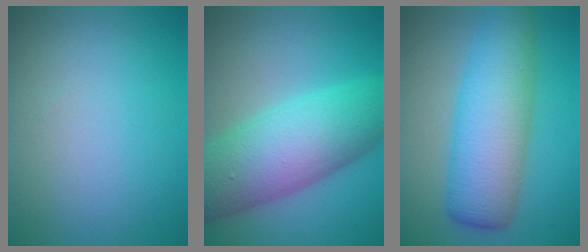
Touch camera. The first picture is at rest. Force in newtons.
{"total": 10.2, "press": 10.2, "slide": 0.1}
{"total": 7.8, "press": 7.8, "slide": 0.1}